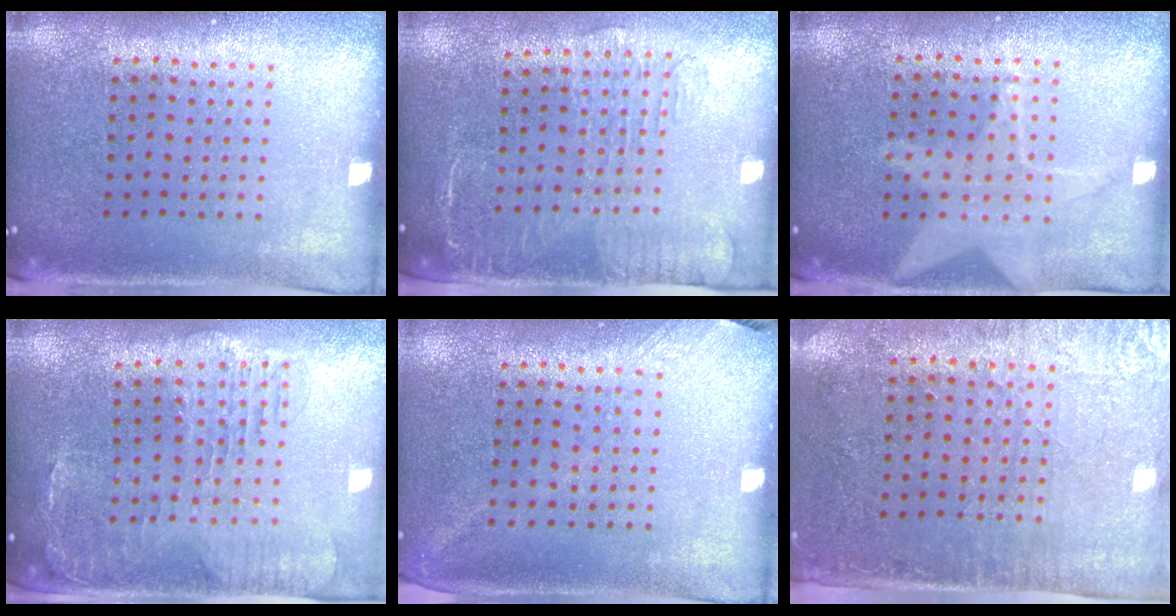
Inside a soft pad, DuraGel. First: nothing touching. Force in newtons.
{"total": 1.8, "press": 1.5, "slide": 0.9}
{"total": 1.4, "press": 1.4, "slide": 0.4}
{"total": 1.4, "press": 1.4, "slide": 0.4}
{"total": 1.2, "press": 0.9, "slide": 0.7}
{"total": 2.9, "press": 2.4, "slide": 1.6}